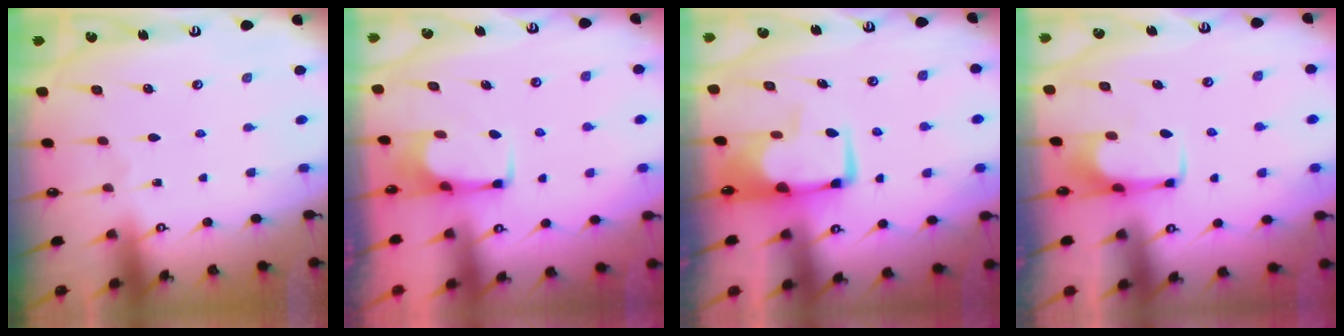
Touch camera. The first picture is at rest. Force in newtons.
{"total": 2.5, "press": 2.5, "slide": 0.4}
{"total": 2.6, "press": 2.4, "slide": 1.0}
{"total": 2.0, "press": 2.0, "slide": 0.2}